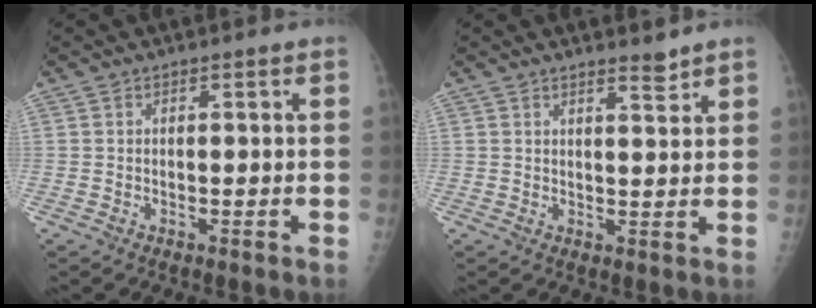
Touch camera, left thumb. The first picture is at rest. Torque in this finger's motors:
{"motor_torque": [0.01, -0.12, -0.19, -0.11, 0.03]}